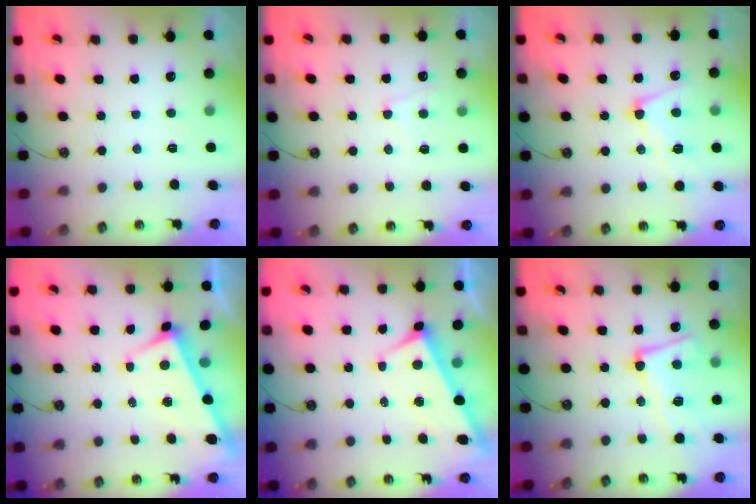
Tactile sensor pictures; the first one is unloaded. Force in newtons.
{"total": 0.6, "press": 0.3, "slide": 0.5}
{"total": 5.9, "press": 5.8, "slide": 0.8}
{"total": 3.9, "press": 3.9, "slide": 0.1}
{"total": 3.6, "press": 3.6, "slide": 0.2}
{"total": 8.9, "press": 8.6, "slide": 2.1}